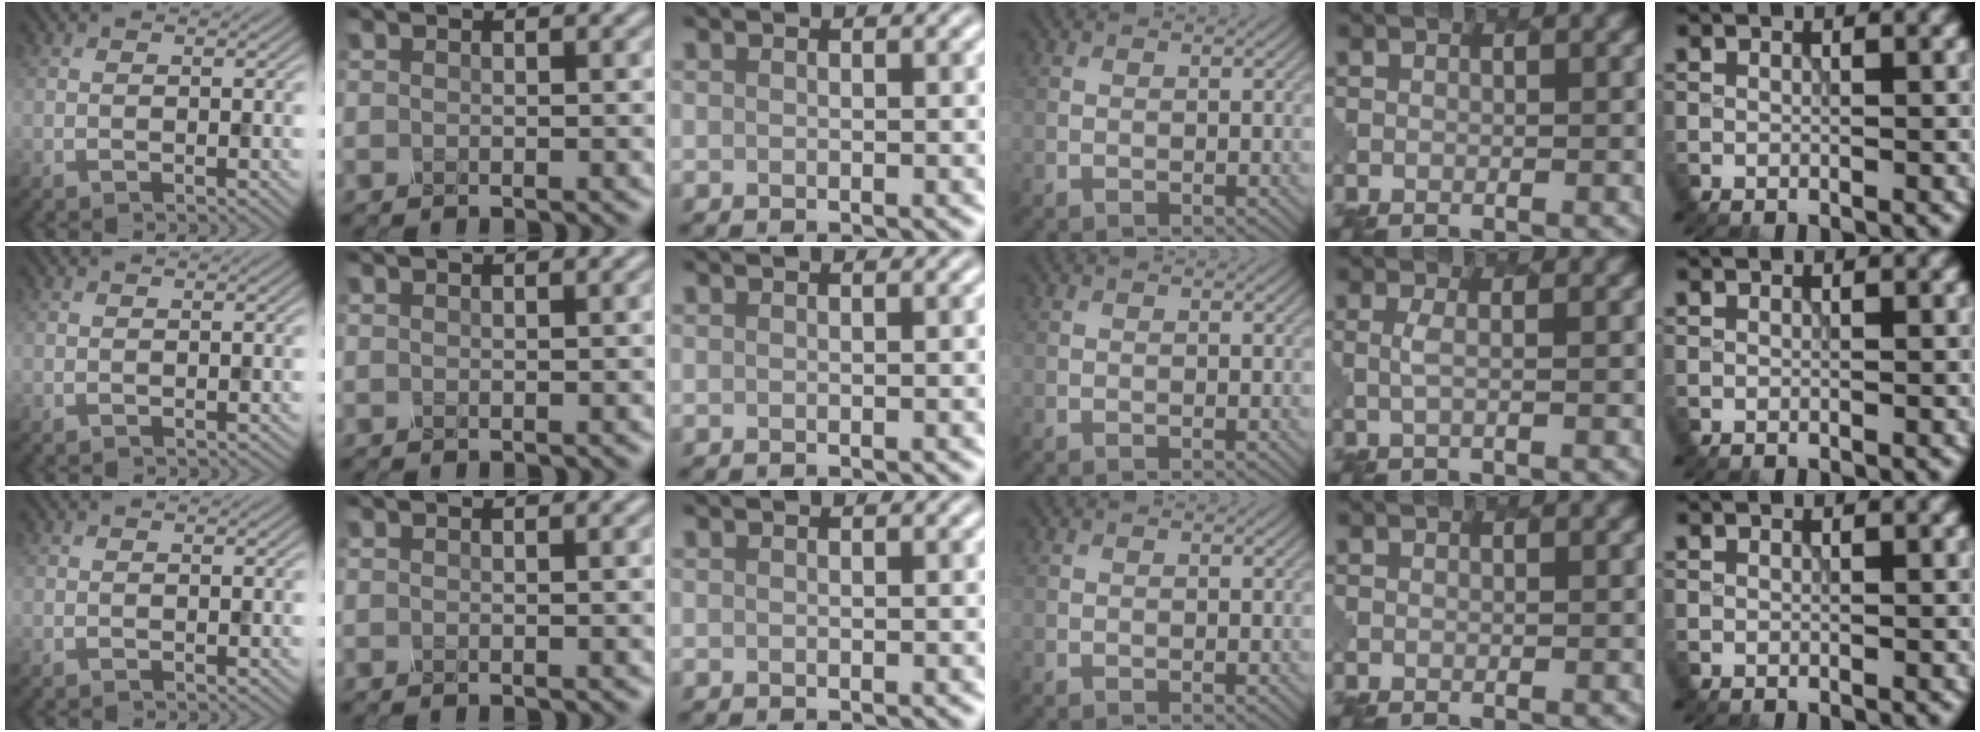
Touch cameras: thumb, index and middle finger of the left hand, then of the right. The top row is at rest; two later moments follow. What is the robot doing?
{"motion": "unscrew", "object": "spray bottle"}